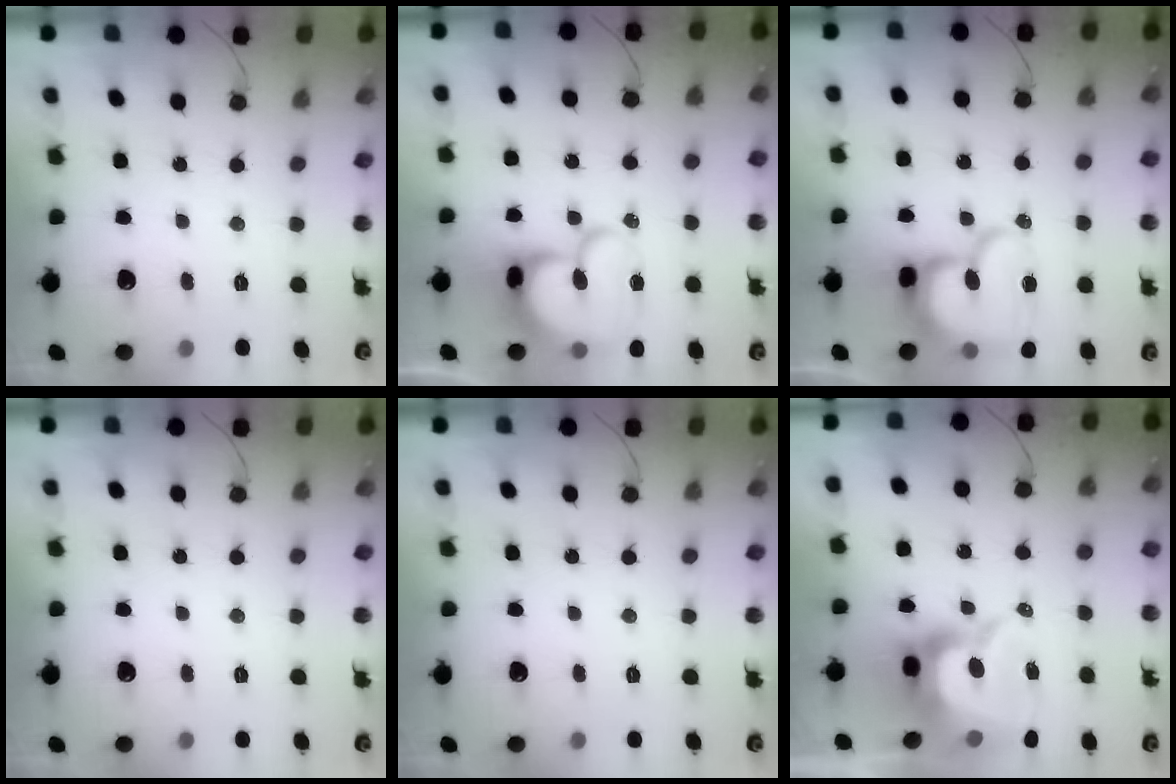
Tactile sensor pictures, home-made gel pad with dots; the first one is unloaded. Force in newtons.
{"total": 18.6, "press": 18.6, "slide": 1.5}
{"total": 16.3, "press": 16.3, "slide": 1.2}
{"total": 0.0}
{"total": 0.0}
{"total": 12.5, "press": 12.5, "slide": 1.0}